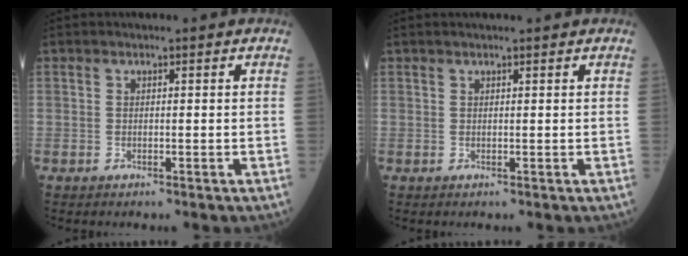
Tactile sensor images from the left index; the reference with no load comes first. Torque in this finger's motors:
{"motor_torque": [-0.19, -1.95, -0.14, -0.02]}